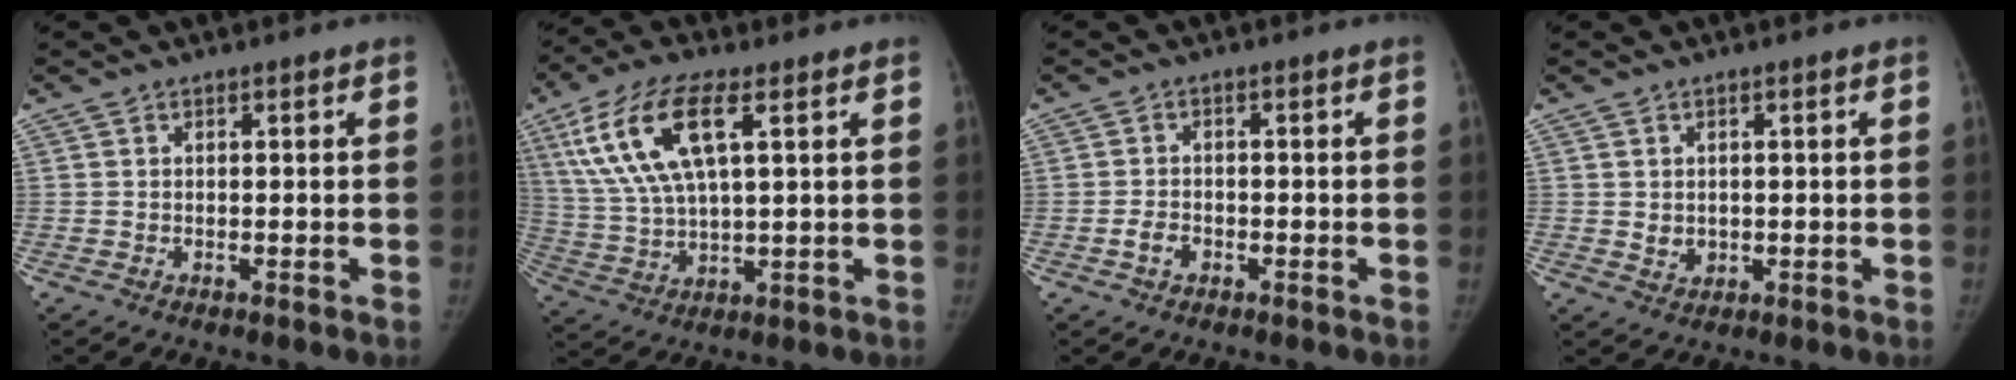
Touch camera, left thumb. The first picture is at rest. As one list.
[{"total": 15.8, "force": [6.0, 6.2, 13.2], "torque": [-0.272, 0.000, 0.117]}, {"total": 2.7, "force": [-1.3, 1.9, 1.4], "torque": [-0.021, 0.014, -0.023]}, {"total": 2.4, "force": [0.0, 2.1, 1.2], "torque": [-0.009, -0.001, 0.007]}]